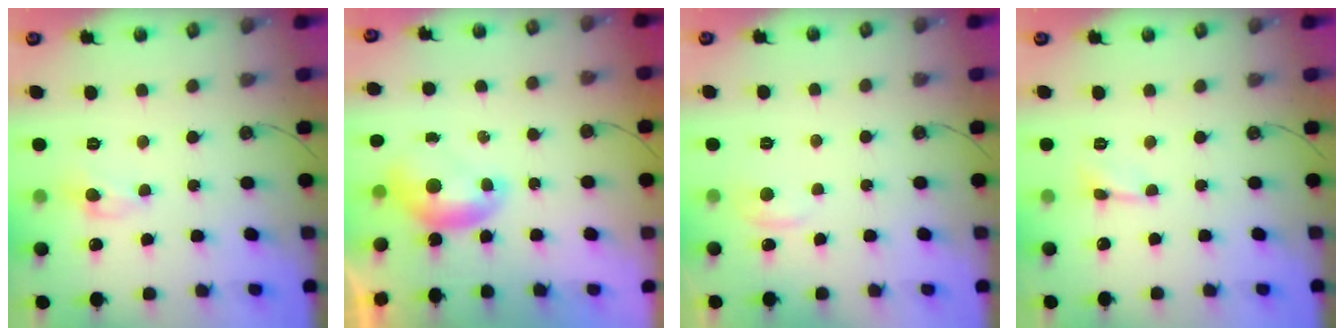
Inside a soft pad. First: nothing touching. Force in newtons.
{"total": 0.0}
{"total": 0.8, "press": 0.4, "slide": 0.7}
{"total": 0.8, "press": 0.7, "slide": 0.3}